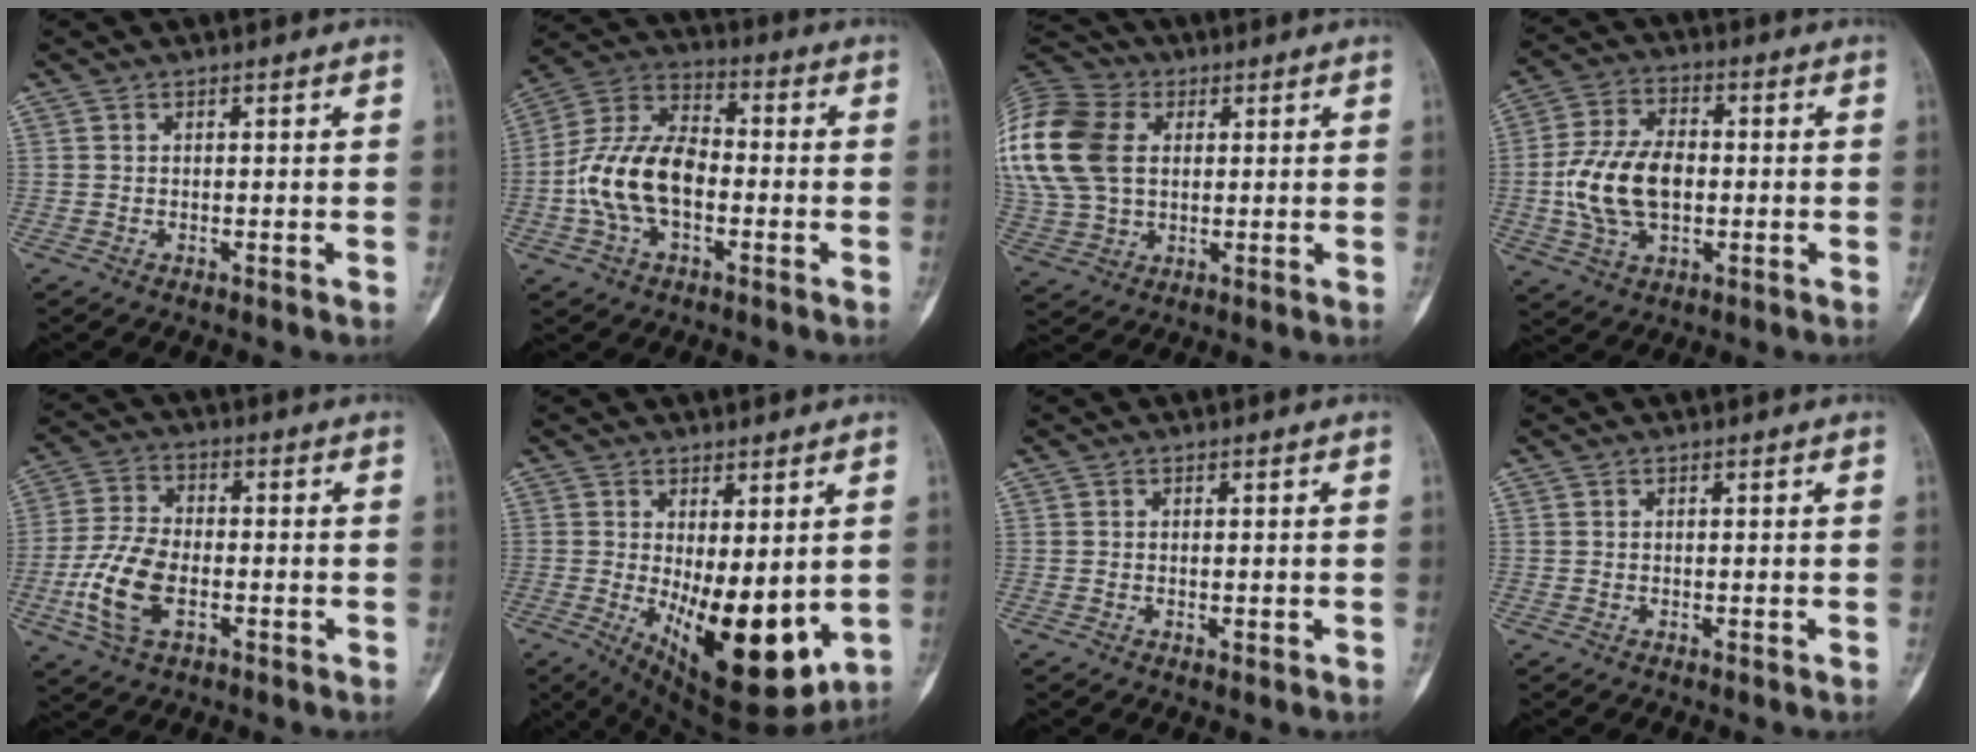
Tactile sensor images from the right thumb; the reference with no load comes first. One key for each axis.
{"total": 14.3, "fx": -2.6, "fy": 8.5, "fz": 11.1, "tx": -0.216, "ty": 0.039, "tz": -0.053}
{"total": 22.5, "fx": 4.8, "fy": 15.9, "fz": 15.2, "tx": -0.359, "ty": 0.026, "tz": 0.094}
{"total": 13.5, "fx": -1.0, "fy": 8.4, "fz": 10.5, "tx": -0.197, "ty": 0.015, "tz": -0.016}
{"total": 11.4, "fx": -3.3, "fy": 6.5, "fz": 8.7, "tx": -0.183, "ty": 0.013, "tz": -0.065}
{"total": 15.7, "fx": -1.9, "fy": 6.6, "fz": 14.1, "tx": -0.193, "ty": -0.035, "tz": -0.004}
{"total": 0.7, "fx": -0.1, "fy": 0.4, "fz": 0.6, "tx": -0.006, "ty": -0.002, "tz": -0.001}
{"total": 0.0}